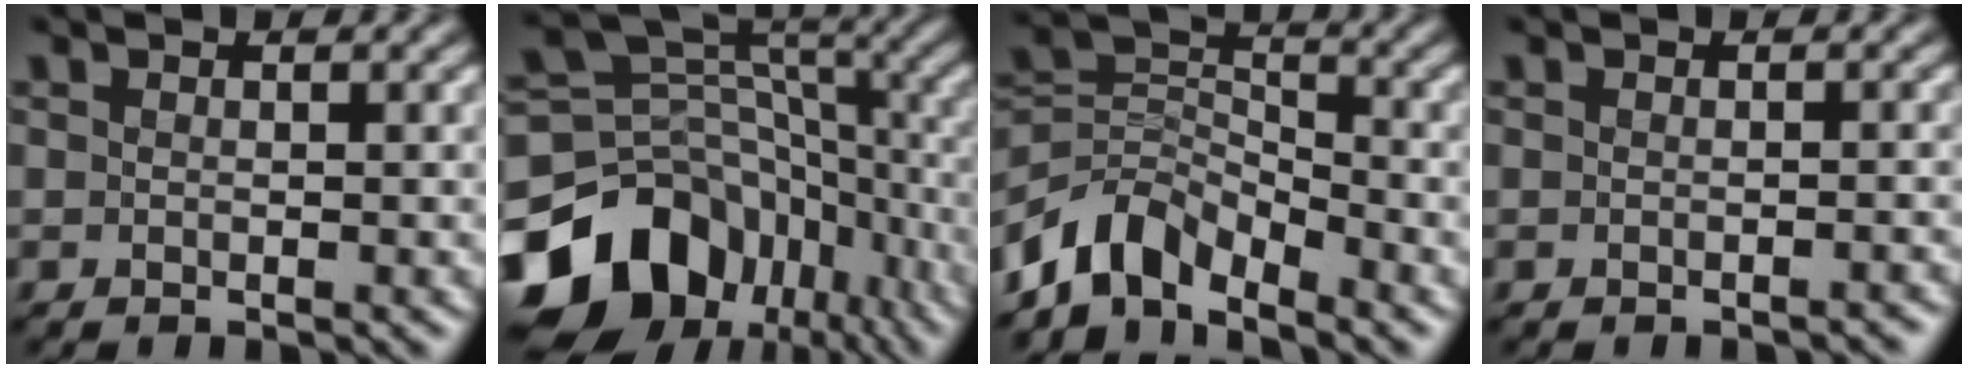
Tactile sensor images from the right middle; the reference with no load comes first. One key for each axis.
{"total": 15.4, "fx": -8.4, "fy": 10.9, "fz": 6.8, "tx": -0.162, "ty": 0.009, "tz": -0.142}
{"total": 5.5, "fx": -4.5, "fy": 2.5, "fz": 2.0, "tx": -0.033, "ty": 0.002, "tz": -0.094}
{"total": 0.9, "fx": -0.7, "fy": 0.2, "fz": 0.4, "tx": -0.010, "ty": -0.003, "tz": -0.008}